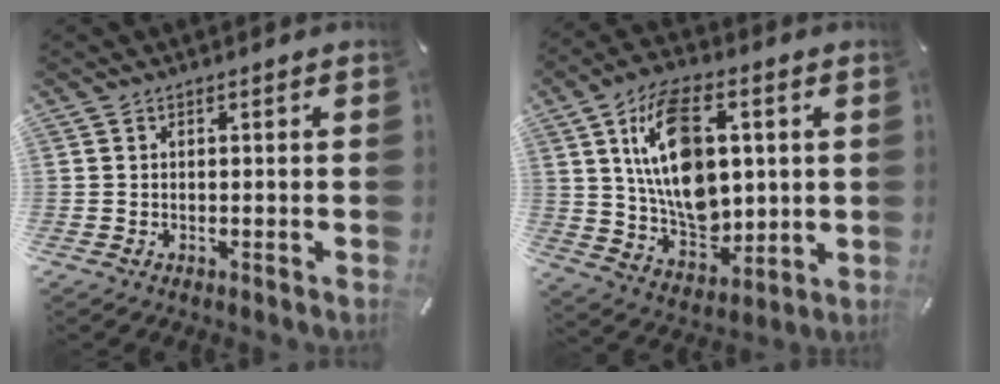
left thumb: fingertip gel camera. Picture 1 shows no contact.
{"total": 17.5, "force": [3.5, 11.5, 12.7], "torque": [-0.242, -0.001, 0.060]}